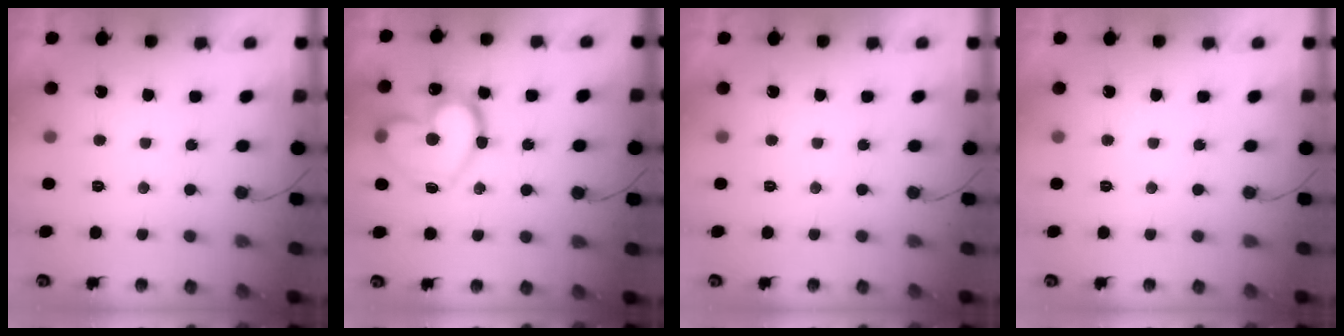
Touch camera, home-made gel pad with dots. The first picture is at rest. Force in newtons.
{"total": 20.2, "press": 20.1, "slide": 2.4}
{"total": 0.0}
{"total": 0.0}